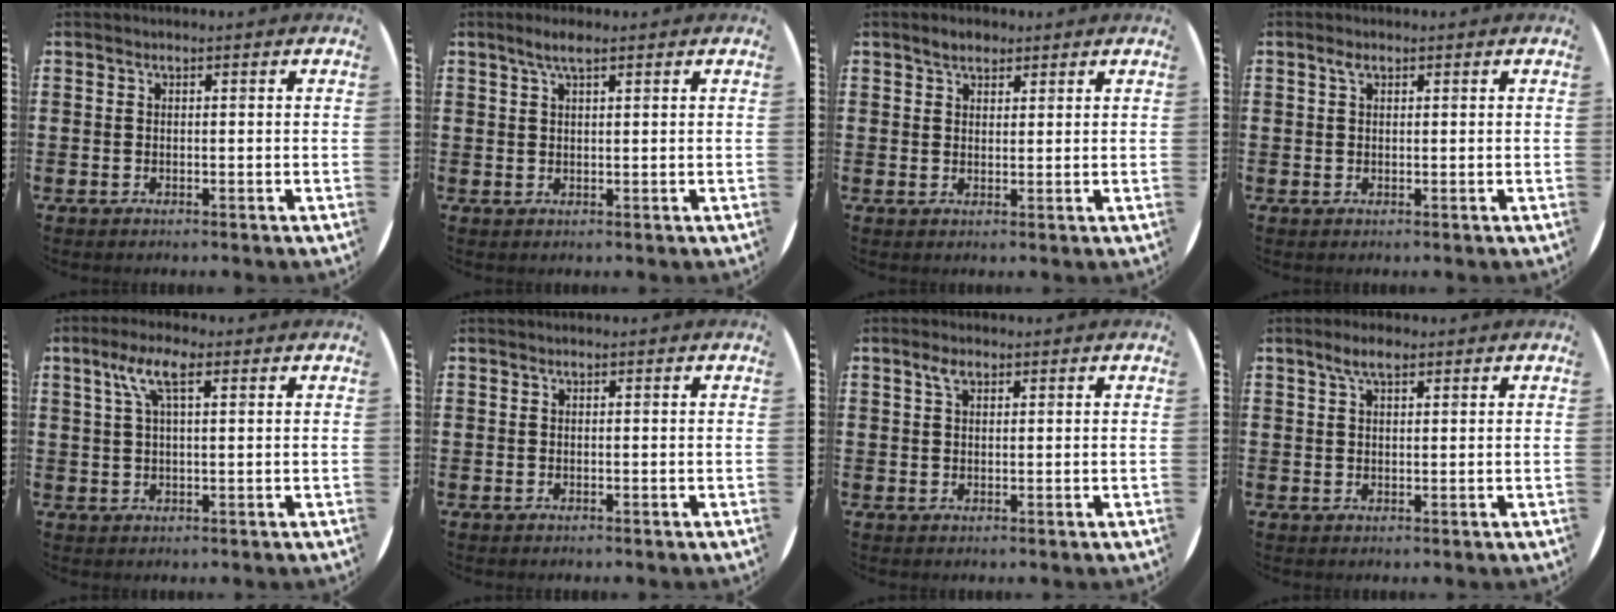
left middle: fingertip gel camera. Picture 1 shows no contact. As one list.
[{"total": 2.7, "force": [1.8, 0.6, 1.9], "torque": [-0.041, 0.007, 0.031]}, {"total": 2.3, "force": [1.9, 1.1, 0.6], "torque": [0.001, -0.003, 0.033]}, {"total": 1.2, "force": [0.6, 0.7, 0.8], "torque": [-0.009, 0.002, 0.009]}, {"total": 5.3, "force": [2.4, 1.6, 4.4], "torque": [-0.095, 0.011, 0.041]}, {"total": 0.0}, {"total": 2.1, "force": [1.3, 1.1, 1.3], "torque": [-0.021, 0.002, 0.021]}, {"total": 3.2, "force": [2.2, 1.1, 2.1], "torque": [-0.036, 0.004, 0.036]}]